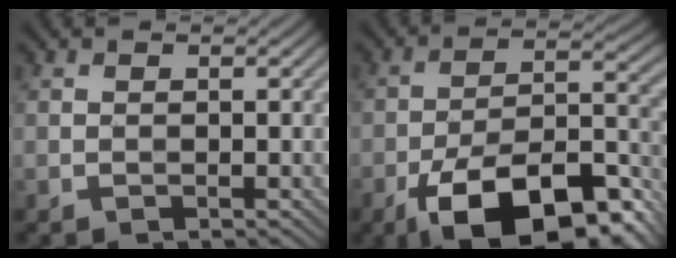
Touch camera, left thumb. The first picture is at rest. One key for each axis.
{"total": 17.2, "fx": -10.8, "fy": 6.2, "fz": 11.8, "tx": -0.196, "ty": -0.013, "tz": -0.184}